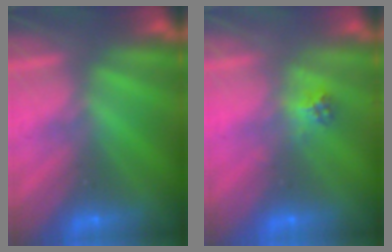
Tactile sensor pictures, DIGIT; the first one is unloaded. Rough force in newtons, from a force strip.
{"total": 2.1}